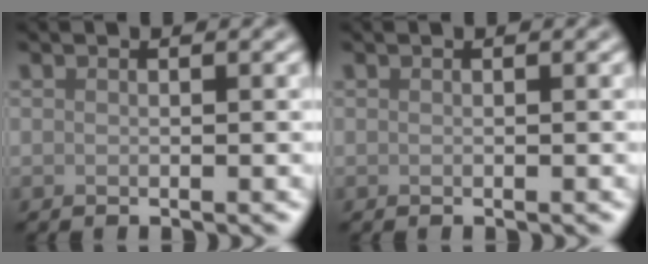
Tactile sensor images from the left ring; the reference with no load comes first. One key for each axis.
{"total": 0.0}